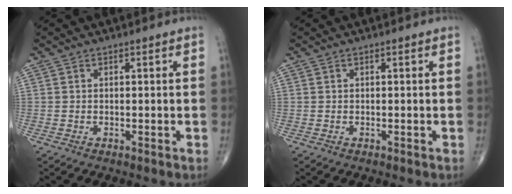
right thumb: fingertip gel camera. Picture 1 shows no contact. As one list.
[{"total": 0.0}]